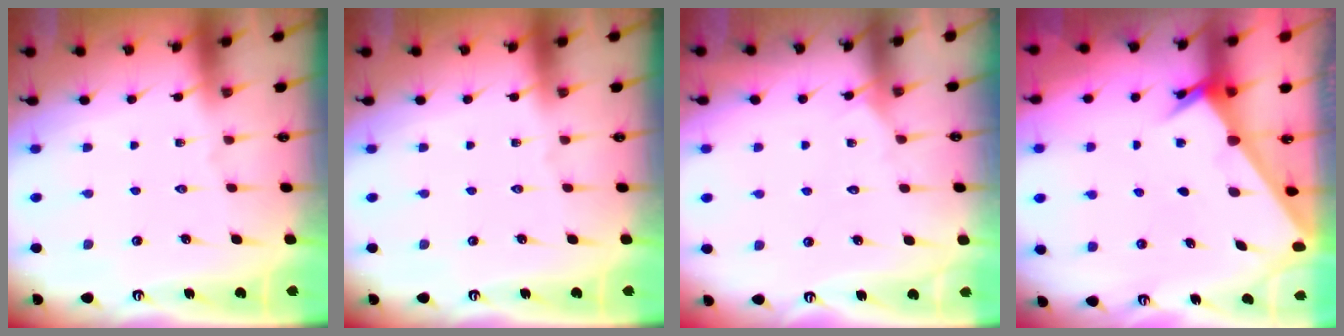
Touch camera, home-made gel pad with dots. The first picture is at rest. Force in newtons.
{"total": 0.0}
{"total": 3.6, "press": 3.6, "slide": 0.4}
{"total": 2.5, "press": 2.5, "slide": 0.2}